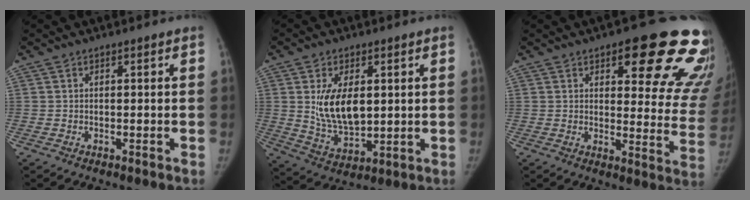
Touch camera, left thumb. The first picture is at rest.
{"total": 11.6, "force": [2.0, 6.6, 9.3], "torque": [-0.146, -0.020, 0.052]}
{"total": 22.2, "force": [12.7, 7.6, 16.6], "torque": [-0.145, -0.055, 0.149]}